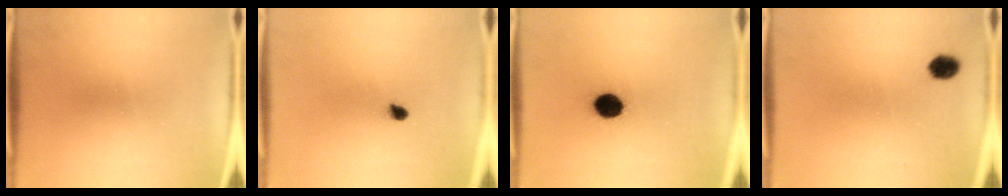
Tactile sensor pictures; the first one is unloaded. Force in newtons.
{"total": 1.8}
{"total": 7.9}
{"total": 3.3}